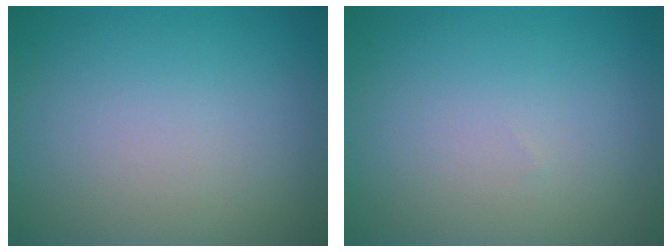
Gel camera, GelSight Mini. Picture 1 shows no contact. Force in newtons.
{"total": 0.0}